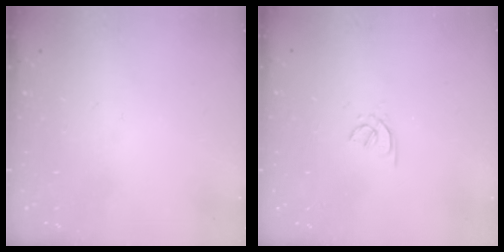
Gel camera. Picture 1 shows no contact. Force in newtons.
{"total": 1.2, "press": 1.2, "slide": 0.4}